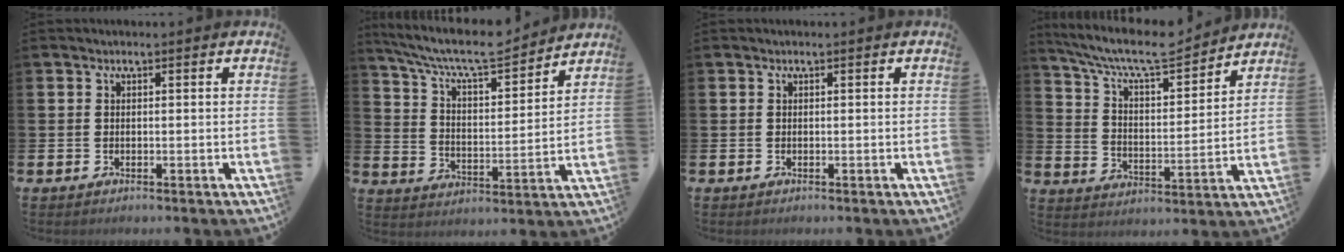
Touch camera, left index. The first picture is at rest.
{"total": 8.7, "force": [8.0, 1.4, 3.1], "torque": [-0.099, -0.052, 0.137]}
{"total": 0.0}
{"total": 8.9, "force": [8.1, 1.6, 3.4], "torque": [-0.096, -0.053, 0.137]}